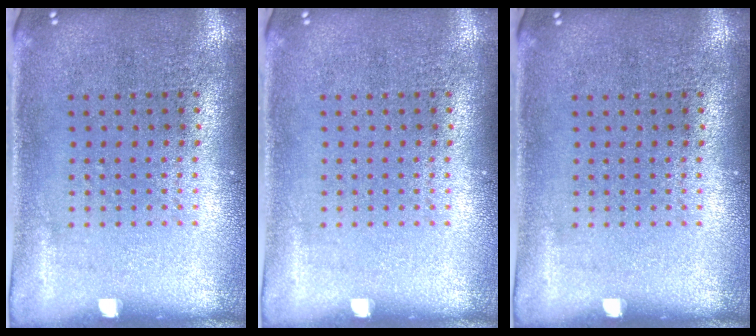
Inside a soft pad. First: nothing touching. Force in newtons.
{"total": 0.0}
{"total": 0.0}